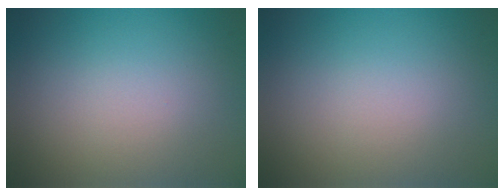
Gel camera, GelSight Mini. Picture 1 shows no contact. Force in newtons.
{"total": 0.0}